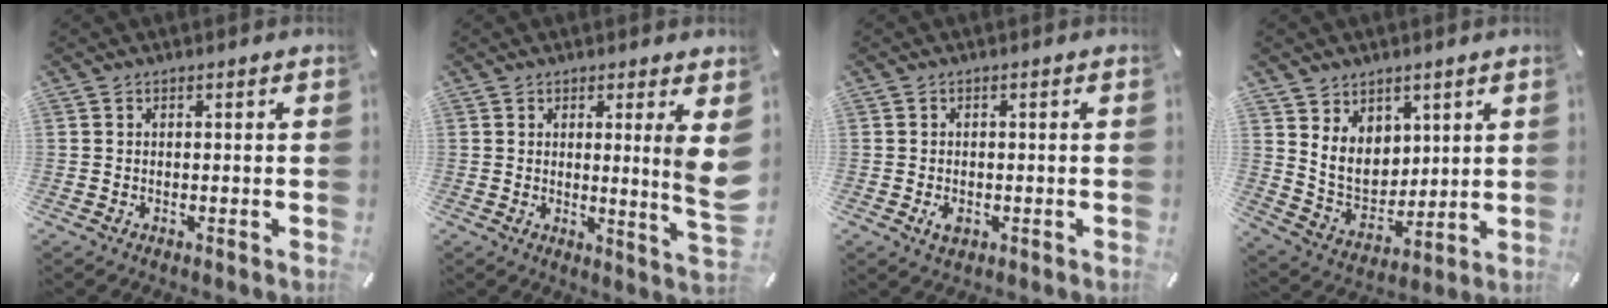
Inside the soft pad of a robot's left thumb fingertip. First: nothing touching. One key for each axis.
{"total": 8.3, "fx": 2.2, "fy": 0.1, "fz": 8.0, "tx": -0.113, "ty": -0.030, "tz": 0.032}
{"total": 2.5, "fx": -0.7, "fy": 1.6, "fz": 1.8, "tx": -0.045, "ty": -0.002, "tz": -0.015}
{"total": 9.7, "fx": 4.4, "fy": 8.1, "fz": 3.0, "tx": -0.078, "ty": -0.033, "tz": 0.088}